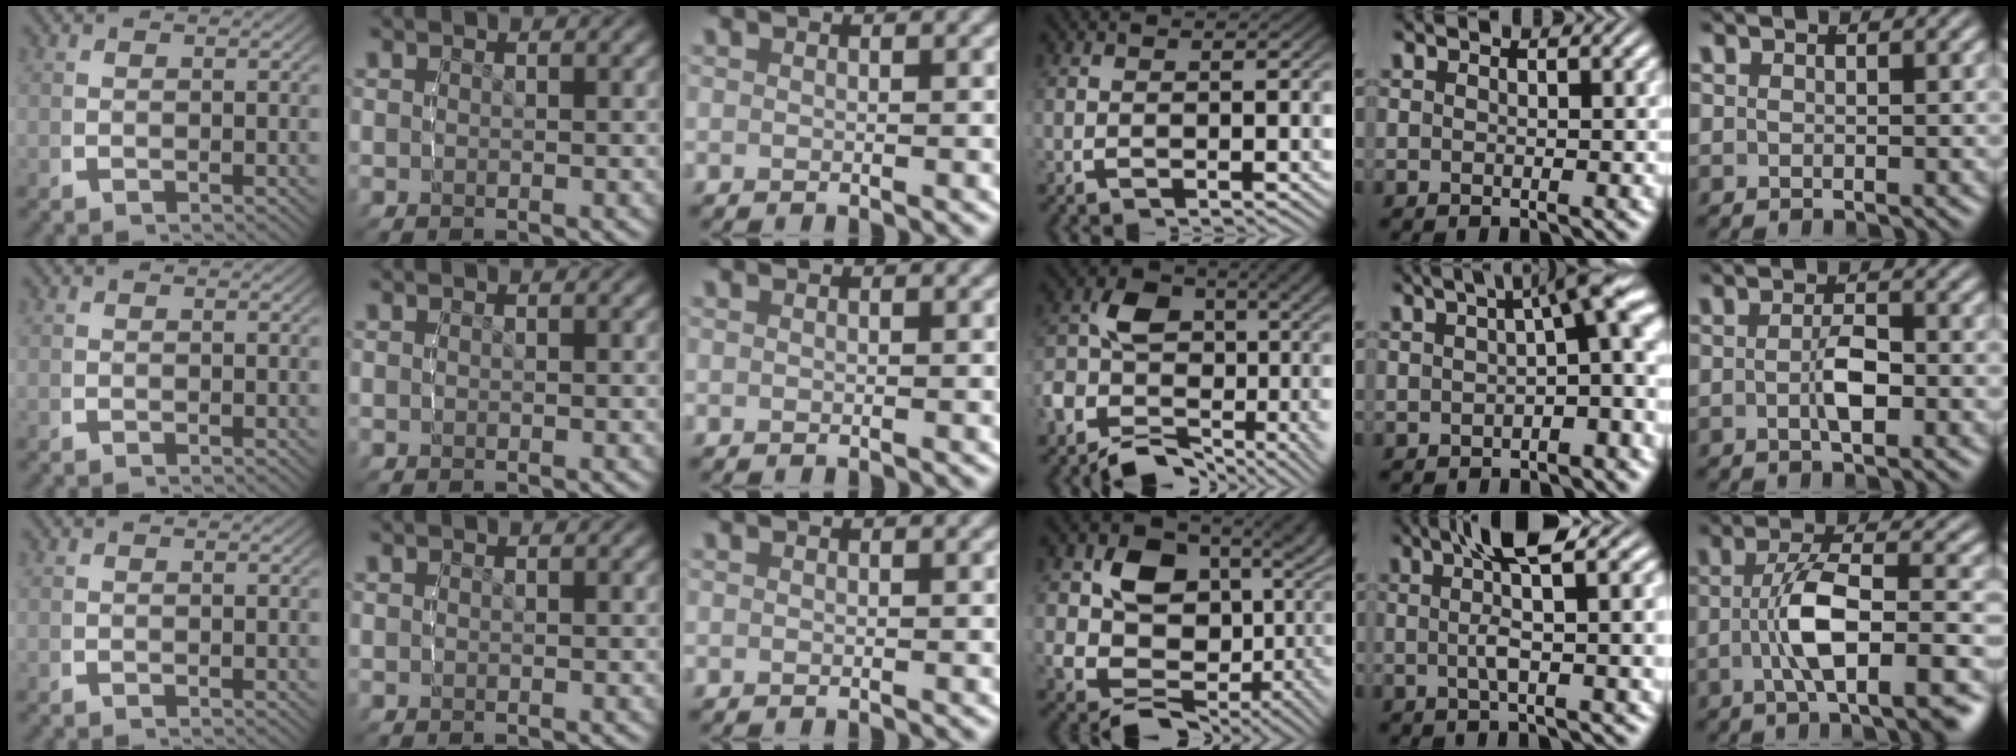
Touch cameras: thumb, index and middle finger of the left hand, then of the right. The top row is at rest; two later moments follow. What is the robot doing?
{"motion": "lift_and_place", "object": "stress ball aka squeeze ball"}